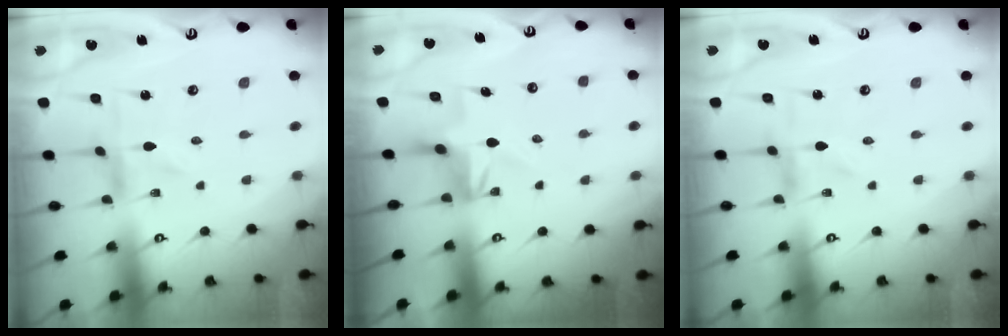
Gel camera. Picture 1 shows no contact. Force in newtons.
{"total": 4.4, "press": 4.4, "slide": 0.5}
{"total": 0.0}